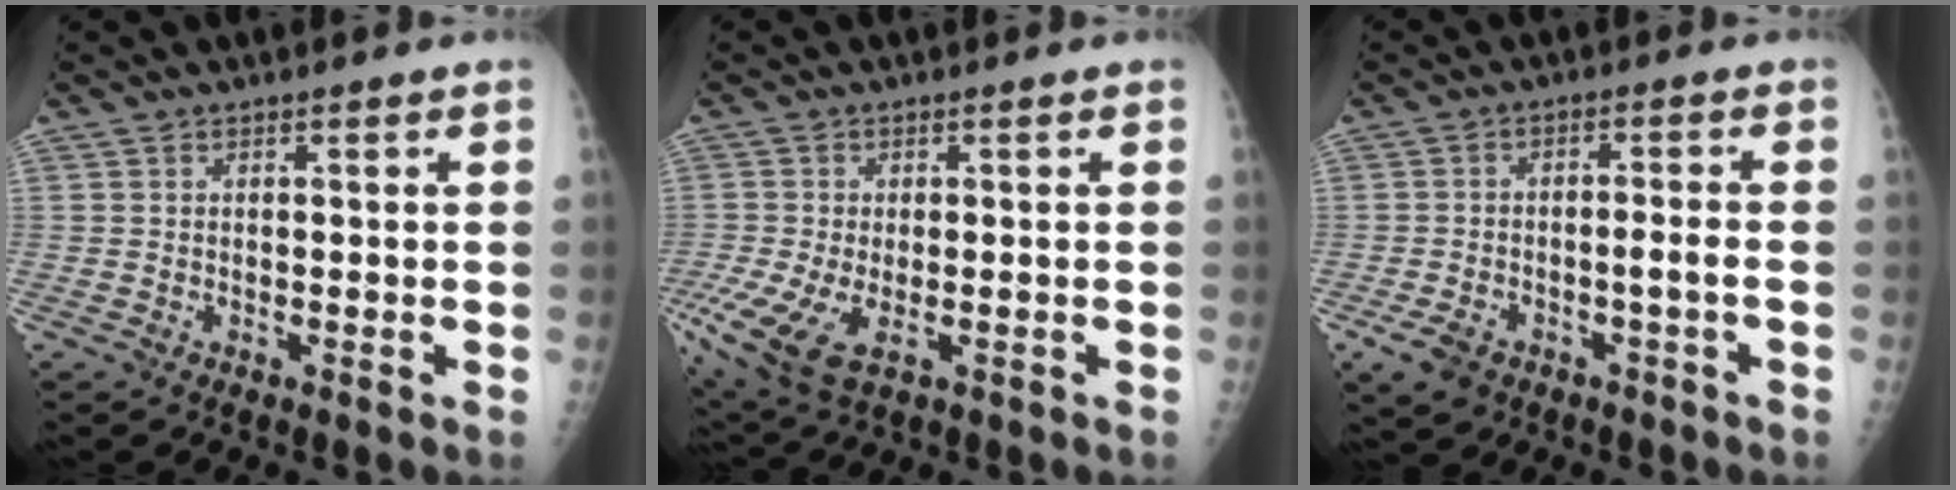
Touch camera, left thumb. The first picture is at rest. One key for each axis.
{"total": 10.9, "fx": -3.6, "fy": 5.6, "fz": 8.7, "tx": -0.203, "ty": -0.022, "tz": -0.056}
{"total": 6.0, "fx": -3.2, "fy": 2.6, "fz": 4.4, "tx": -0.081, "ty": 0.021, "tz": -0.044}